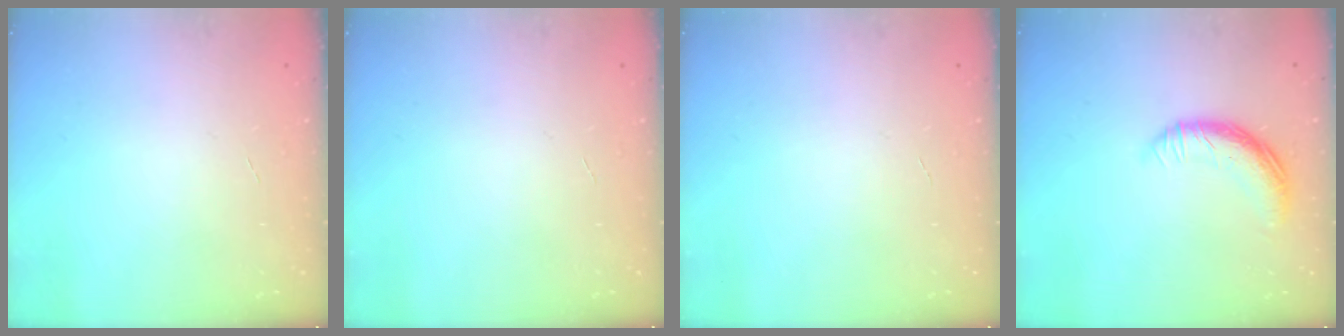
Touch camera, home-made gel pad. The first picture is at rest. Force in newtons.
{"total": 0.0}
{"total": 0.0}
{"total": 11.6, "press": 11.5, "slide": 0.9}